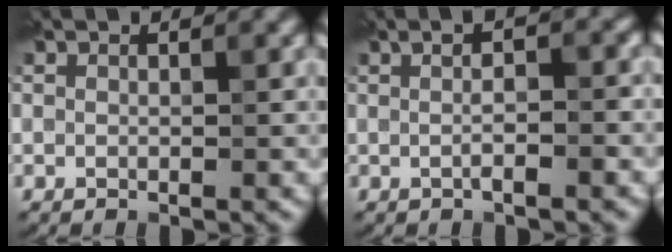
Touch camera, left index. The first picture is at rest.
{"total": 2.8, "force": [0.1, 0.7, 2.7], "torque": [-0.029, -0.003, -0.007]}